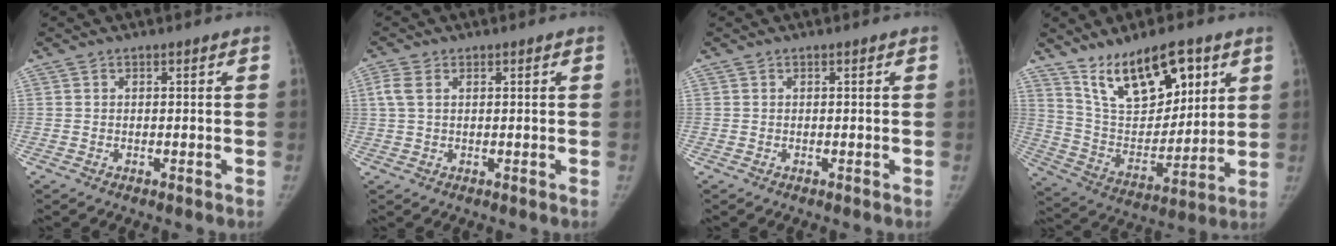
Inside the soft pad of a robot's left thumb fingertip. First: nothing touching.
{"total": 3.3, "force": [1.1, 2.1, 2.2], "torque": [-0.057, 0.010, 0.023]}
{"total": 0.0}
{"total": 18.7, "force": [10.8, 8.7, 12.6], "torque": [-0.164, -0.054, 0.203]}